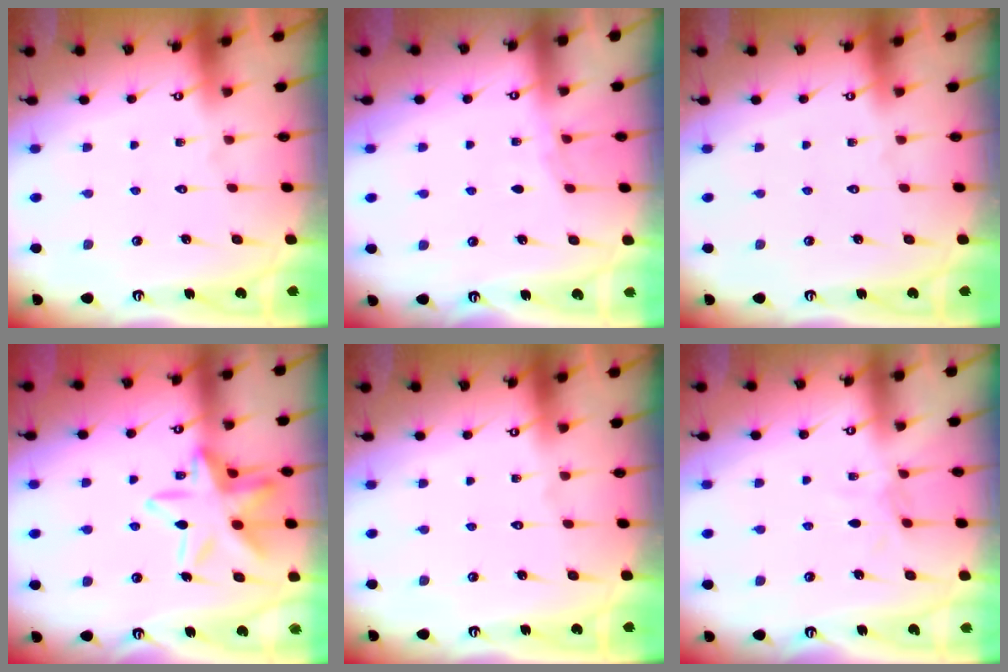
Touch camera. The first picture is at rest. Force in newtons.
{"total": 2.8, "press": 2.7, "slide": 0.4}
{"total": 0.0}
{"total": 16.7, "press": 16.7, "slide": 1.3}
{"total": 0.0}
{"total": 3.8, "press": 3.7, "slide": 0.5}